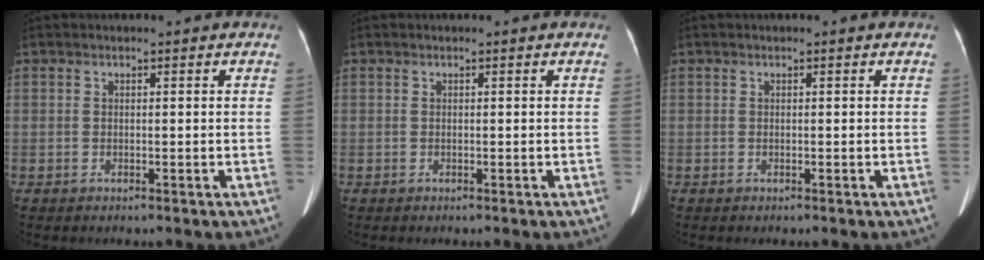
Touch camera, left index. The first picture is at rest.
{"total": 0.0}
{"total": 0.0}